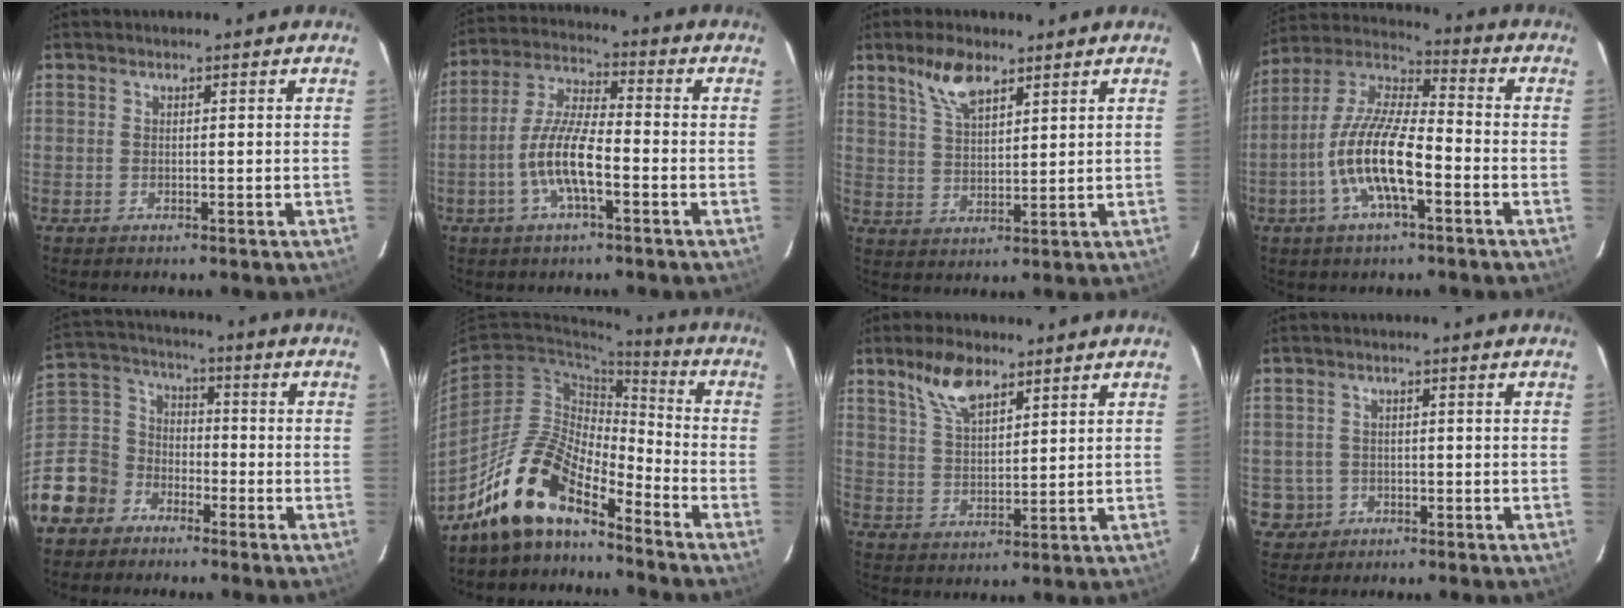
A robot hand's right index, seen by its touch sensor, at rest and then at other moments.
{"total": 10.3, "force": [-3.6, 2.6, 9.3], "torque": [-0.195, 0.003, -0.071]}
{"total": 7.1, "force": [4.8, 2.8, 4.4], "torque": [-0.081, 0.008, 0.095]}
{"total": 14.7, "force": [-5.1, 4.3, 13.1], "torque": [-0.265, -0.002, -0.102]}
{"total": 12.3, "force": [-7.3, 9.7, 2.3], "torque": [-0.083, 0.048, -0.143]}
{"total": 14.1, "force": [-11.5, 4.4, 6.8], "torque": [-0.130, 0.010, -0.227]}
{"total": 7.7, "force": [5.3, 3.1, 4.8], "torque": [-0.089, 0.010, 0.105]}
{"total": 3.9, "force": [-0.9, 3.8, 0.2], "torque": [-0.008, 0.016, -0.008]}